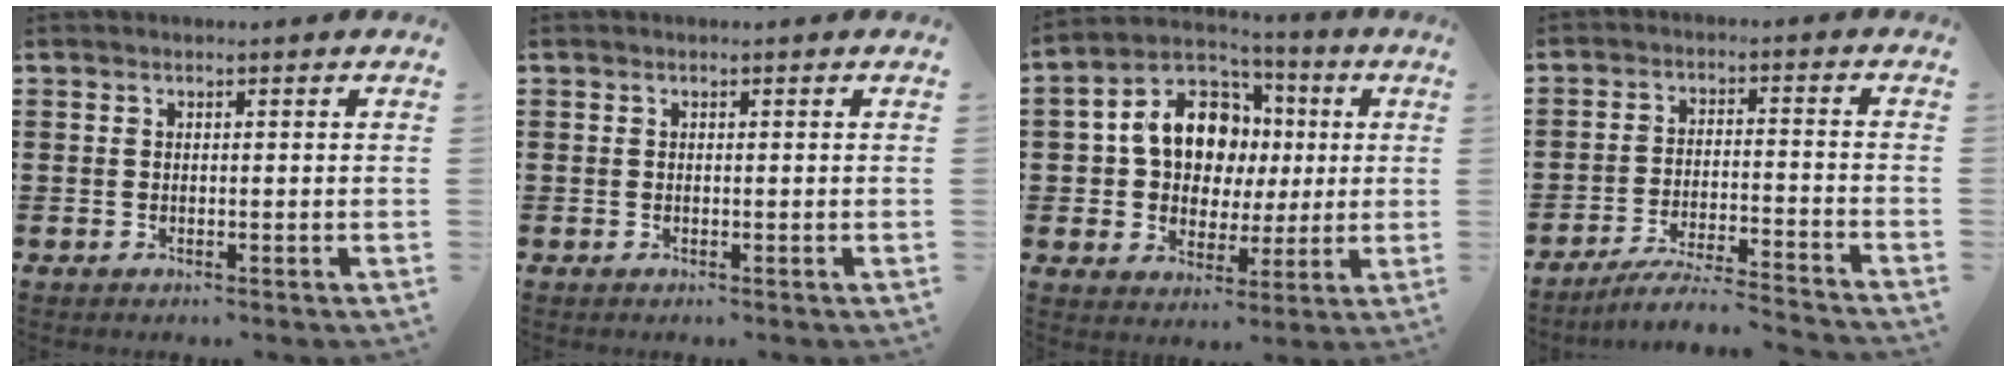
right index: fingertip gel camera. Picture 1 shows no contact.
{"total": 0.0}
{"total": 12.3, "force": [1.9, 9.6, 7.5], "torque": [-0.165, 0.019, 0.037]}
{"total": 5.7, "force": [-5.4, -0.1, 2.0], "torque": [-0.047, -0.012, -0.107]}